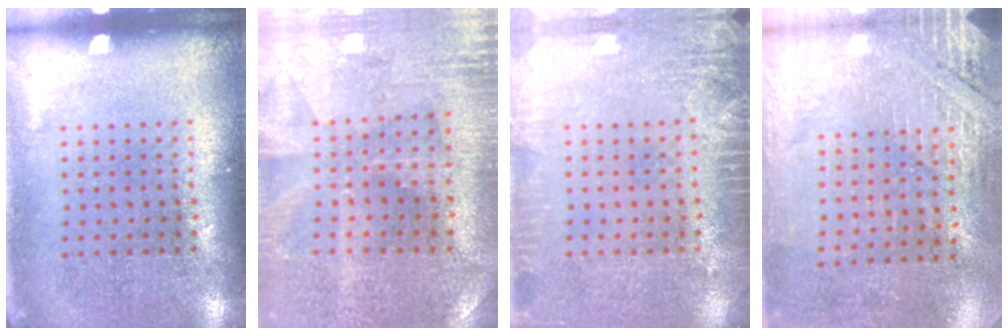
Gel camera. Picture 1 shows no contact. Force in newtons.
{"total": 0.5, "press": 0.5, "slide": 0.3}
{"total": 2.5, "press": 2.5, "slide": 0.4}
{"total": 2.7, "press": 2.4, "slide": 1.2}